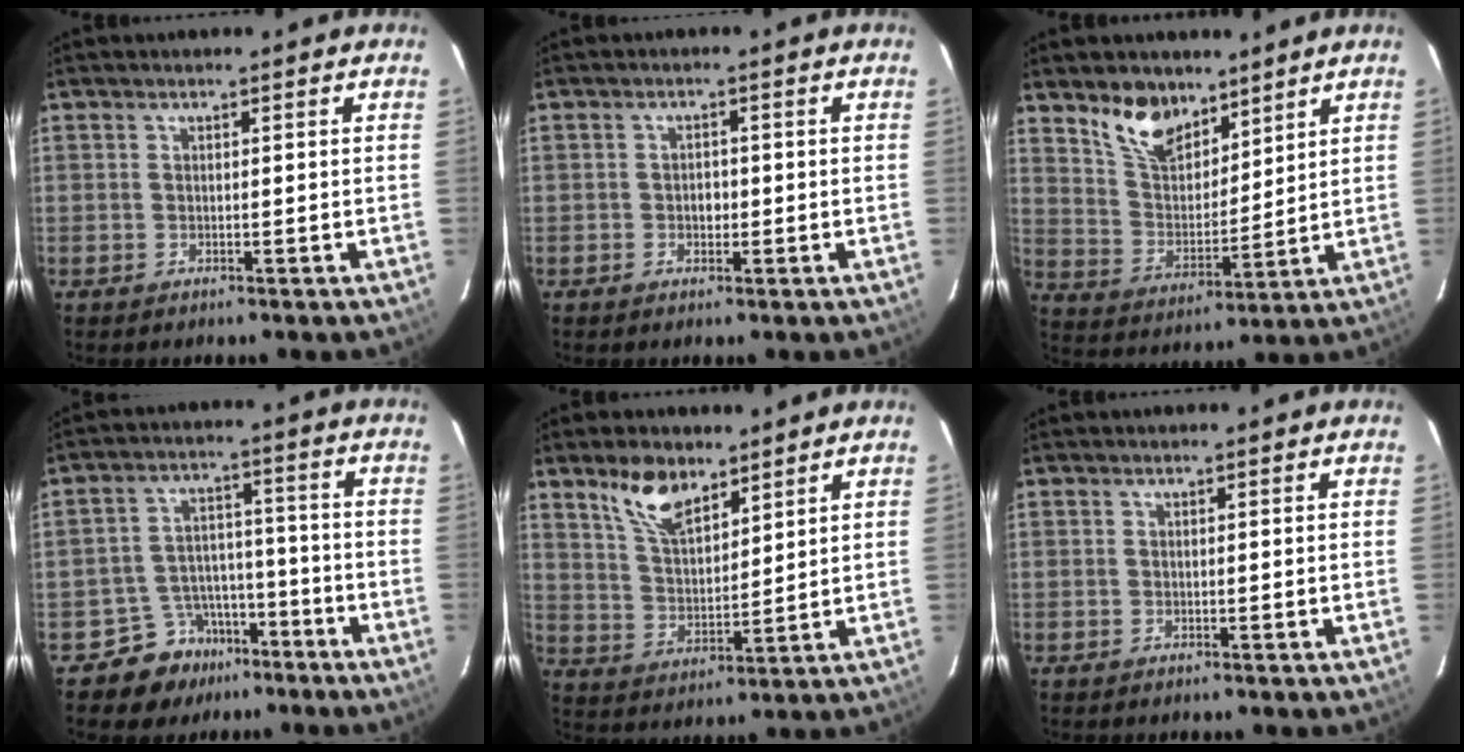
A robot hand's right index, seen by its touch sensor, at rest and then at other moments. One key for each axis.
{"total": 1.8, "fx": -0.4, "fy": 1.5, "fz": 0.9, "tx": -0.015, "ty": 0.006, "tz": -0.006}
{"total": 10.8, "fx": 7.9, "fy": 5.4, "fz": 5.0, "tx": -0.095, "ty": 0.004, "tz": 0.155}
{"total": 8.8, "fx": -6.2, "fy": 6.2, "fz": 0.5, "tx": -0.017, "ty": 0.039, "tz": -0.091}
{"total": 9.4, "fx": 6.6, "fy": 4.2, "fz": 5.3, "tx": -0.096, "ty": 0.008, "tz": 0.131}
{"total": 0.0}